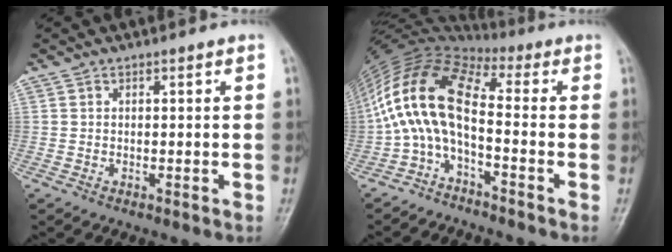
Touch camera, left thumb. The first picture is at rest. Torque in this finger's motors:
{"motor_torque": [0.43, 1.71, 1.59, 1.18, 0.30]}